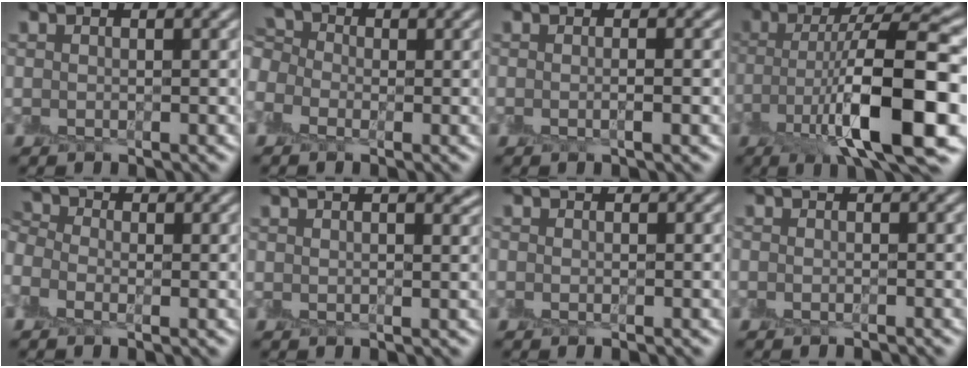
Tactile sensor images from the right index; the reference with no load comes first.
{"total": 4.3, "force": [0.0, 3.5, 2.4], "torque": [-0.057, 0.023, -0.017]}
{"total": 1.5, "force": [-0.3, 0.2, 1.5], "torque": [-0.017, -0.003, -0.008]}
{"total": 11.4, "force": [-3.3, 2.7, 10.5], "torque": [-0.177, 0.001, -0.058]}
{"total": 2.8, "force": [-0.4, 2.1, 1.8], "torque": [-0.047, 0.007, -0.020]}
{"total": 4.5, "force": [2.3, 1.9, 3.3], "torque": [-0.032, 0.018, 0.018]}
{"total": 0.6, "force": [-0.5, 0.2, 0.2], "torque": [-0.006, -0.005, -0.009]}
{"total": 1.0, "force": [-1.0, 0.1, 0.0], "torque": [-0.001, -0.007, -0.017]}